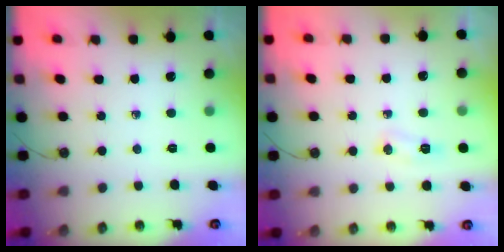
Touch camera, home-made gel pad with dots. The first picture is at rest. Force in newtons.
{"total": 4.7, "press": 4.5, "slide": 1.5}